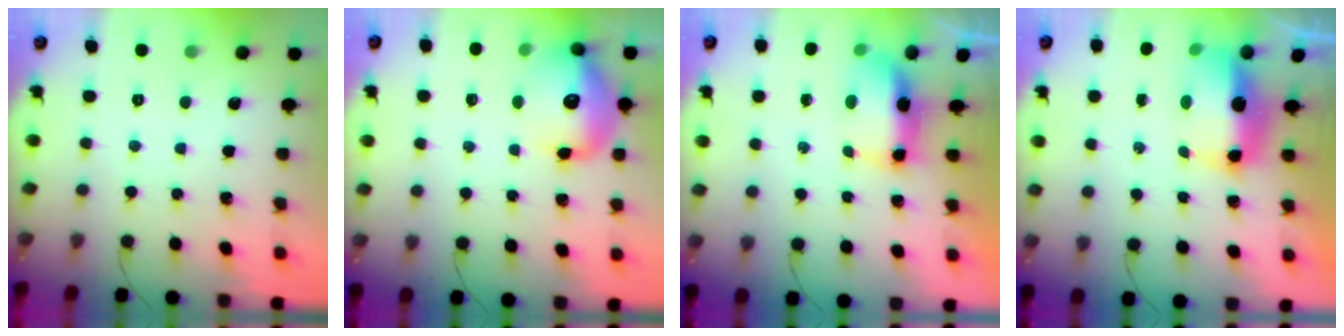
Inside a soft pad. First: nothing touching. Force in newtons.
{"total": 15.0, "press": 14.4, "slide": 4.5}
{"total": 7.3, "press": 7.3, "slide": 0.6}
{"total": 9.2, "press": 9.0, "slide": 1.9}